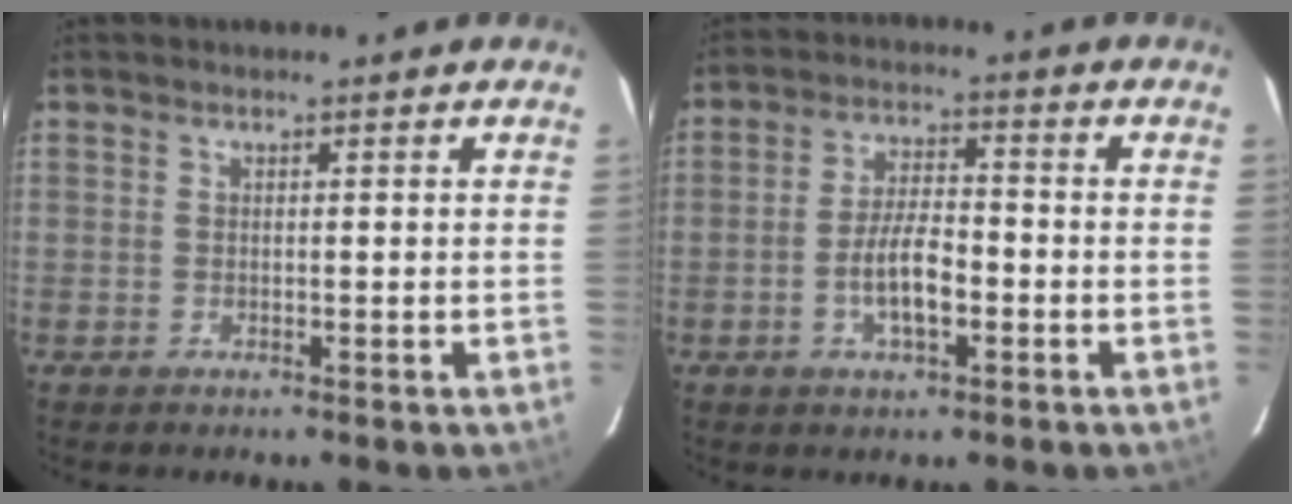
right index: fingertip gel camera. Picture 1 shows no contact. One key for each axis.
{"total": 7.1, "fx": -2.6, "fy": 2.5, "fz": 6.2, "tx": -0.121, "ty": 0.006, "tz": -0.045}